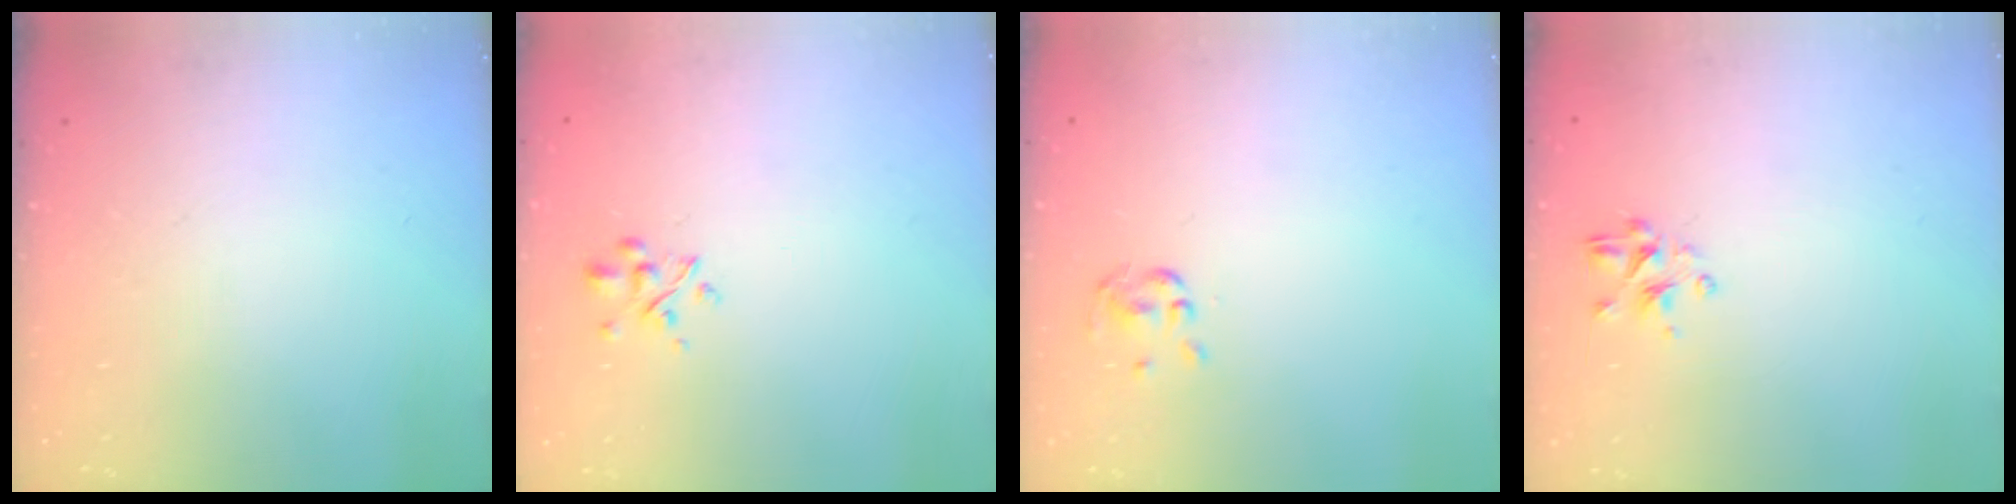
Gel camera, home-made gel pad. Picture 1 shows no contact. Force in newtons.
{"total": 2.7, "press": 2.6, "slide": 0.9}
{"total": 2.0, "press": 1.9, "slide": 0.5}
{"total": 2.8, "press": 2.7, "slide": 0.8}